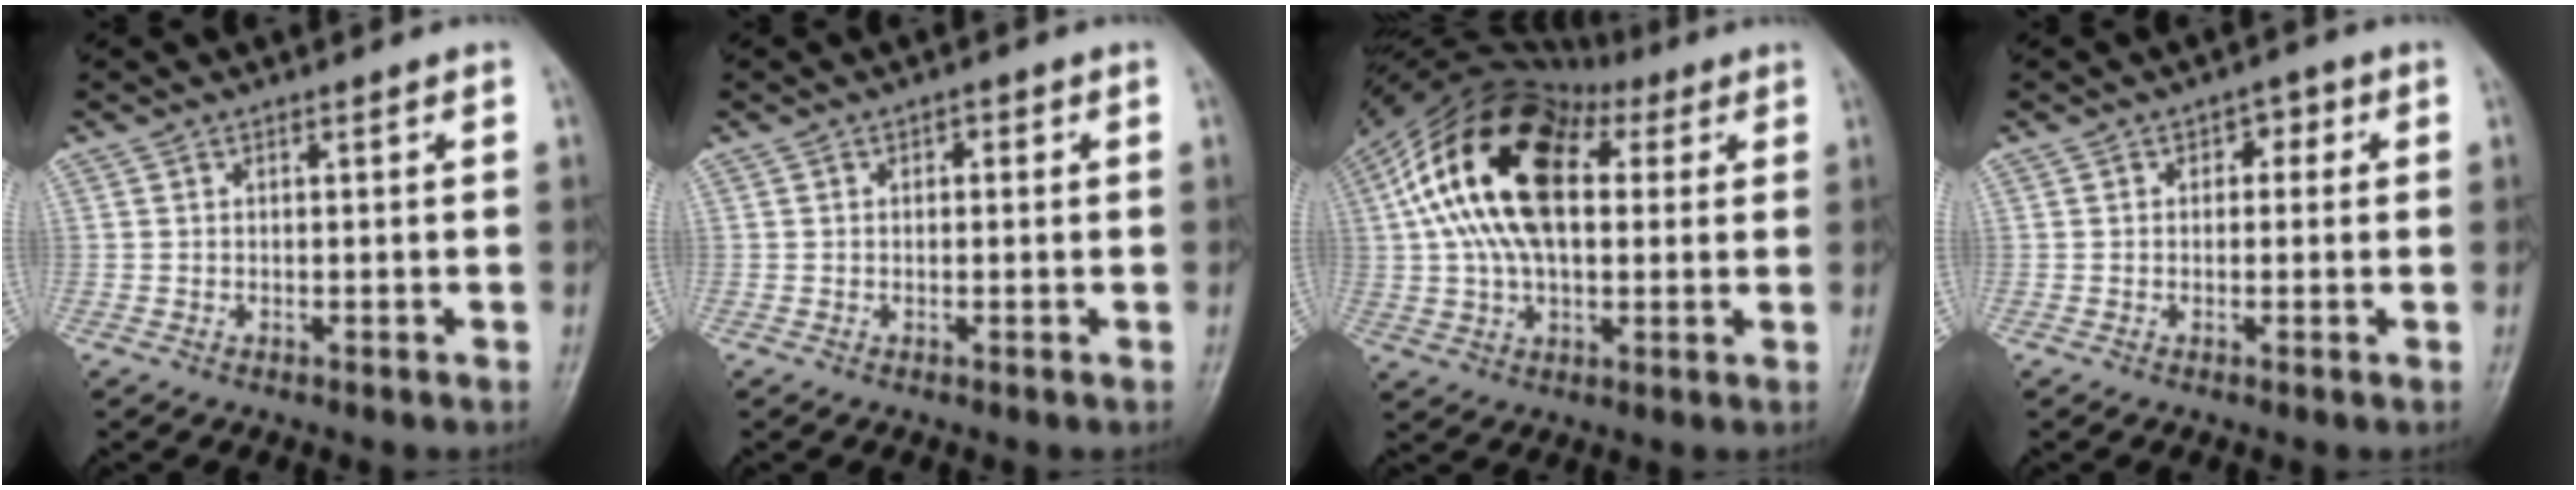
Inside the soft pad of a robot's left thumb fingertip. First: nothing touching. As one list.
[{"total": 1.2, "force": [0.3, 0.9, 0.8], "torque": [-0.001, 0.004, 0.000]}, {"total": 21.5, "force": [4.7, 12.9, 16.6], "torque": [-0.301, 0.032, 0.072]}, {"total": 3.0, "force": [0.7, 2.1, 2.0], "torque": [-0.001, 0.006, 0.000]}]